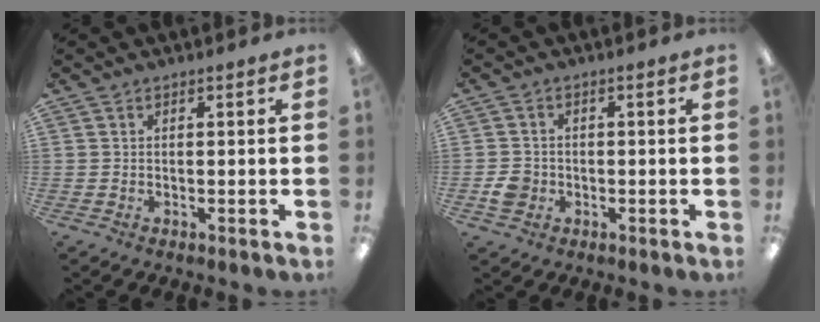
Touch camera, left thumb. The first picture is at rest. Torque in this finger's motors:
{"motor_torque": [-0.29, 0.30, 0.02, -0.01, 0.01]}